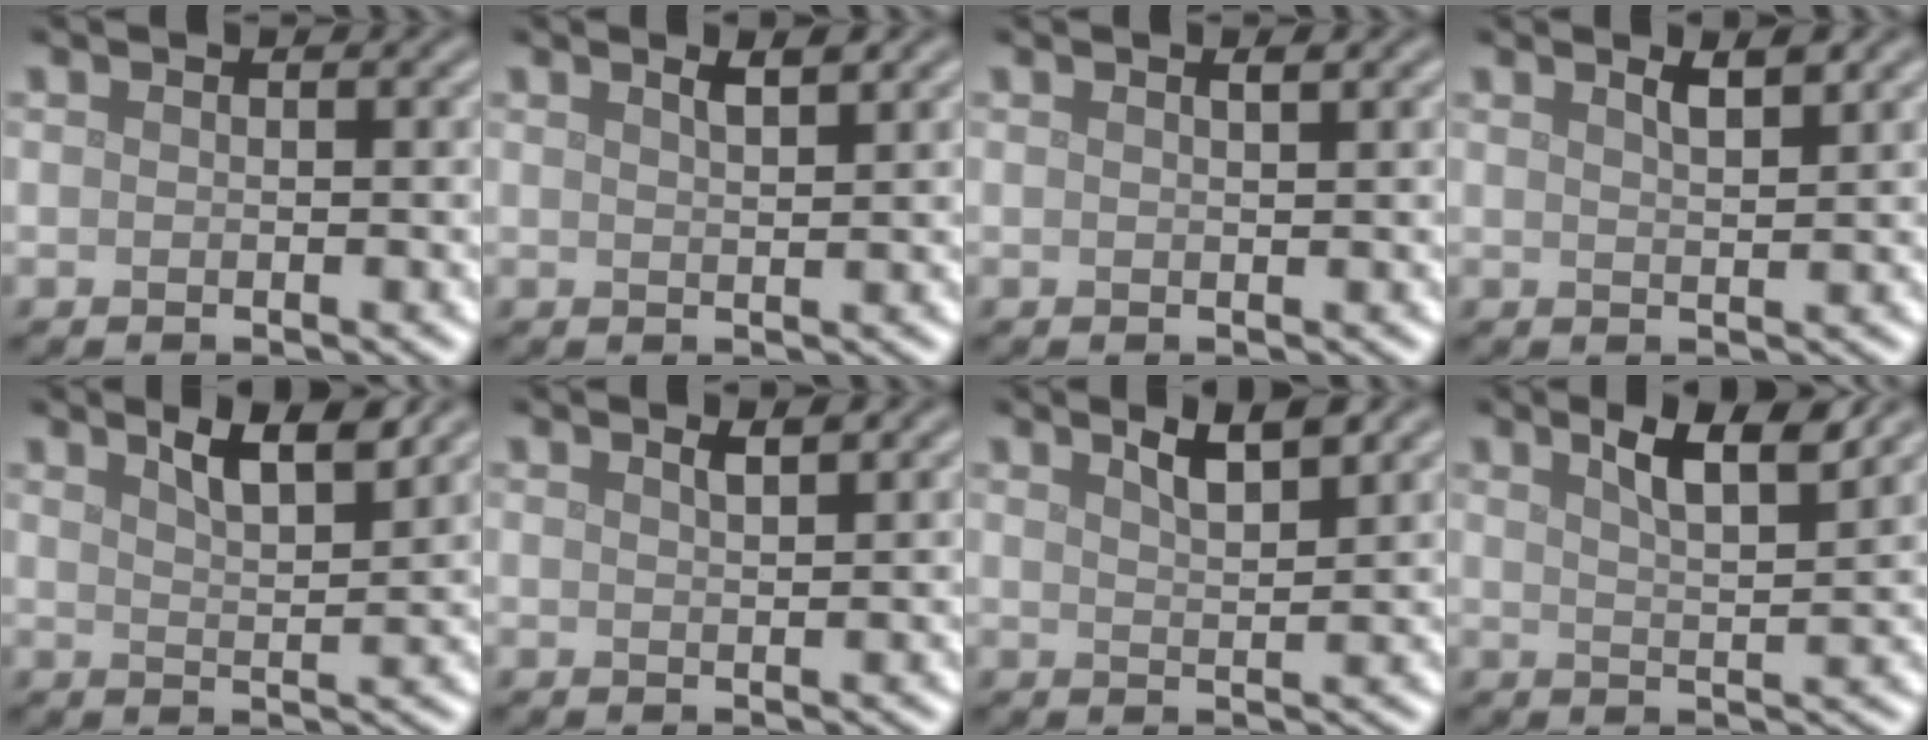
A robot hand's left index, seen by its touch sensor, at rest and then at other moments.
{"total": 1.8, "force": [1.3, 0.4, 1.3], "torque": [-0.012, 0.006, 0.018]}
{"total": 0.7, "force": [0.5, 0.1, 0.5], "torque": [-0.008, 0.000, 0.008]}
{"total": 2.2, "force": [1.5, 0.5, 1.5], "torque": [-0.016, 0.005, 0.022]}
{"total": 4.5, "force": [3.1, 1.0, 3.1], "torque": [-0.042, 0.012, 0.046]}
{"total": 1.5, "force": [1.1, 0.3, 1.0], "torque": [-0.011, 0.005, 0.015]}
{"total": 3.4, "force": [2.4, 0.7, 2.3], "torque": [-0.031, 0.006, 0.038]}
{"total": 4.8, "force": [3.0, 1.1, 3.6], "torque": [-0.052, 0.007, 0.048]}